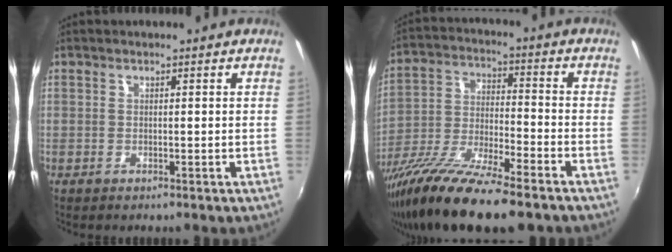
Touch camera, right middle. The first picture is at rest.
{"total": 18.2, "force": [-13.3, 3.2, 12.1], "torque": [-0.235, -0.045, -0.239]}